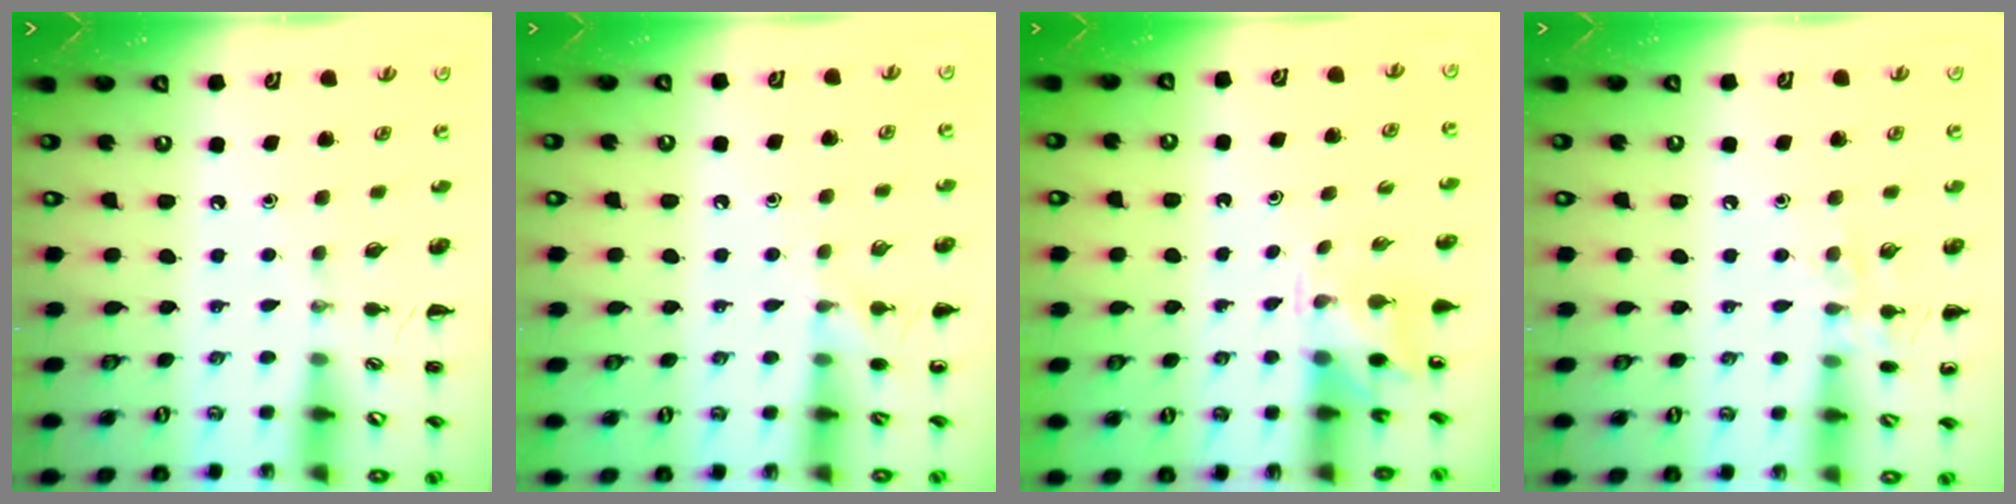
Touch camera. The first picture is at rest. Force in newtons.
{"total": 6.5, "press": 6.1, "slide": 2.2}
{"total": 2.6, "press": 2.5, "slide": 0.9}
{"total": 7.4, "press": 7.1, "slide": 1.9}